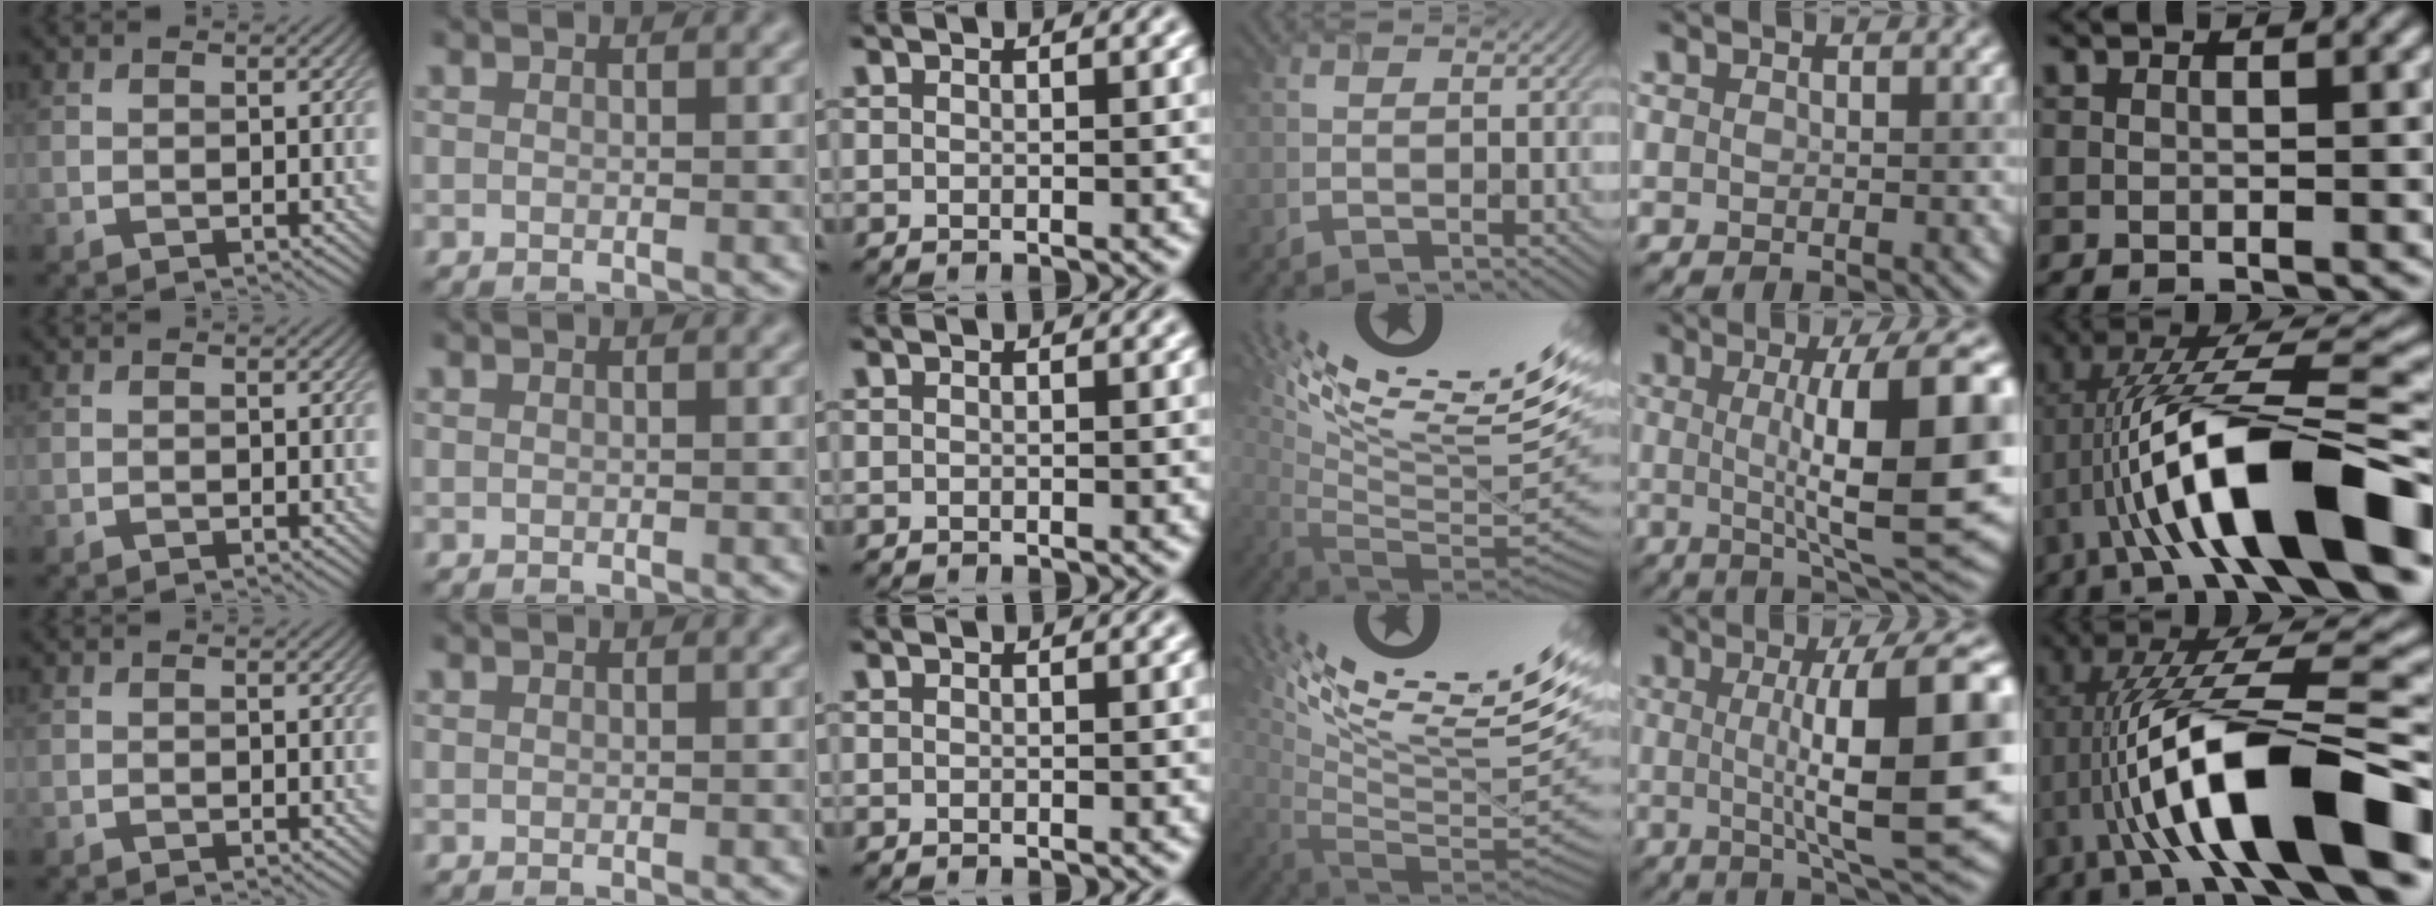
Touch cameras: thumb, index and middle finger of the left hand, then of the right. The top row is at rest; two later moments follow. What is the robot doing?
{"motion": "screw", "object": "timer"}